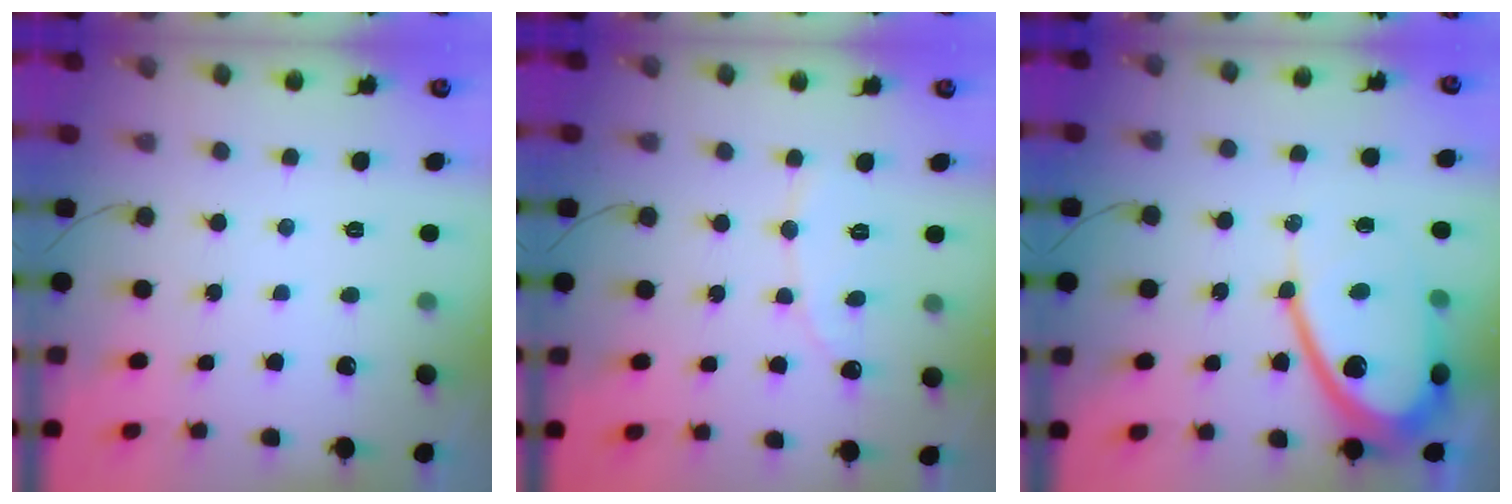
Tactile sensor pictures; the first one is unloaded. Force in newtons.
{"total": 6.4, "press": 6.4, "slide": 0.4}
{"total": 14.1, "press": 14.1, "slide": 0.9}